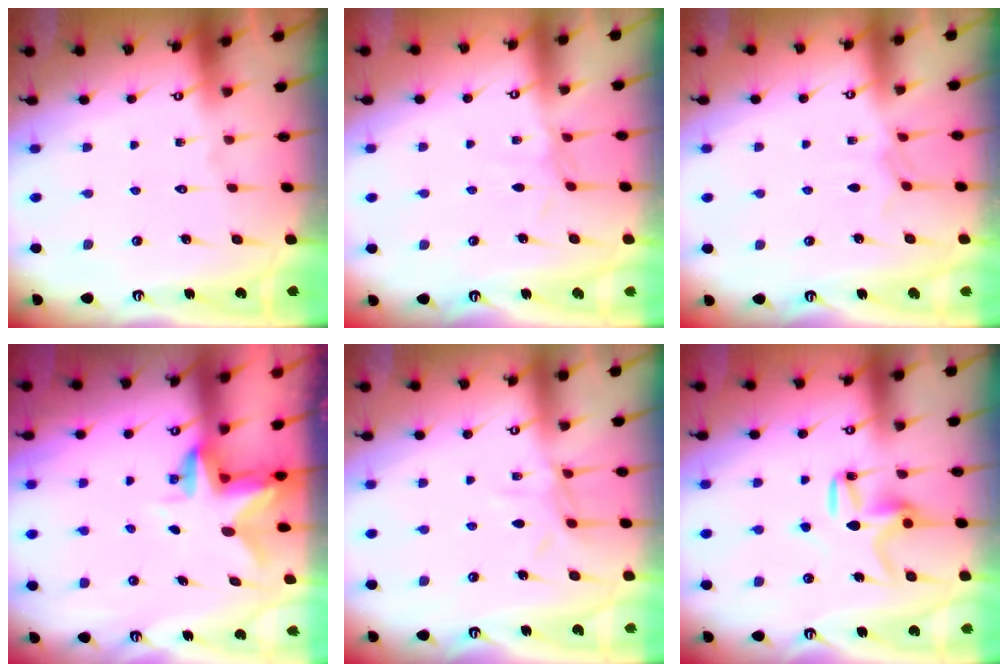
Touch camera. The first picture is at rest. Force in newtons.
{"total": 1.7, "press": 1.6, "slide": 0.4}
{"total": 3.3, "press": 3.3, "slide": 0.5}
{"total": 2.7, "press": 2.7, "slide": 0.2}
{"total": 6.7, "press": 6.6, "slide": 0.7}
{"total": 10.1, "press": 10.1, "slide": 0.3}